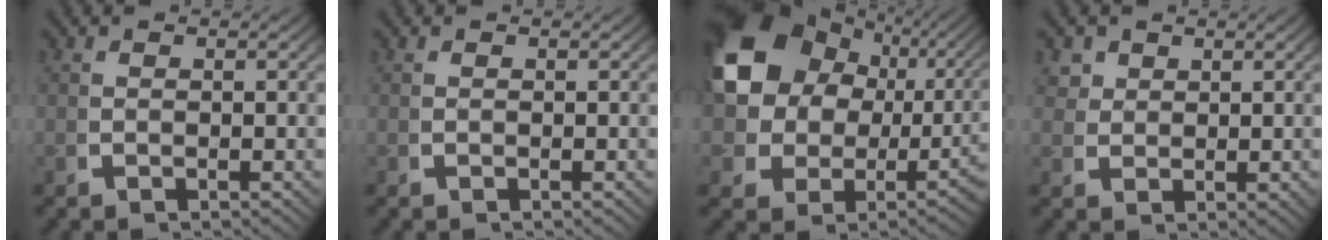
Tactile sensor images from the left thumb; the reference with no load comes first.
{"total": 0.0}
{"total": 13.7, "force": [1.3, 10.9, 8.2], "torque": [-0.206, -0.048, 0.047]}
{"total": 2.6, "force": [1.3, 2.0, 1.1], "torque": [-0.011, -0.006, 0.030]}